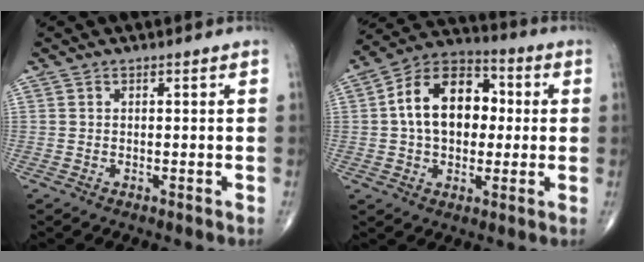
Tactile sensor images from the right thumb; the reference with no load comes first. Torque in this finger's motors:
{"motor_torque": [-0.48, 0.85, 0.54, -0.28, 0.29]}